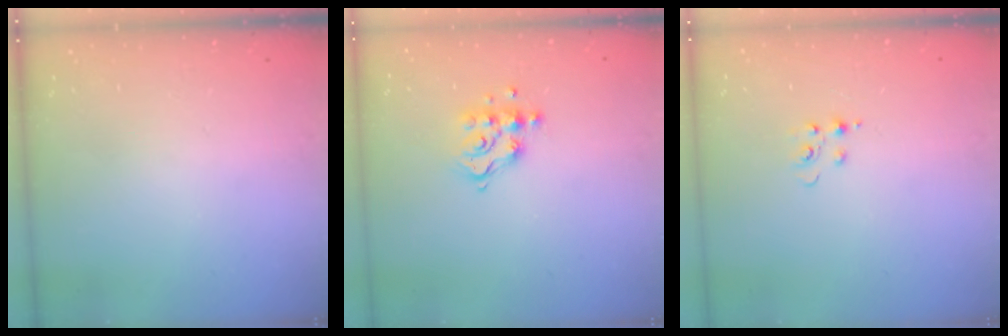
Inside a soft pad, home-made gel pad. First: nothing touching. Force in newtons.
{"total": 10.0, "press": 9.9, "slide": 0.8}
{"total": 4.7, "press": 4.7, "slide": 0.5}